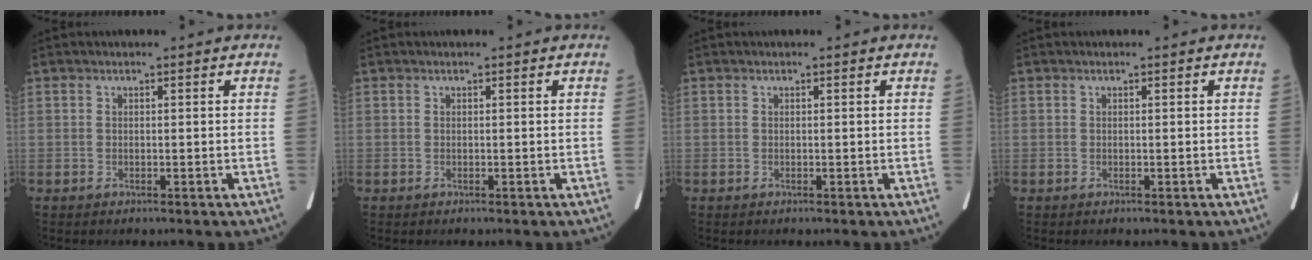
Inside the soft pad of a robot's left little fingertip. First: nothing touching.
{"total": 0.0}
{"total": 0.0}
{"total": 0.0}